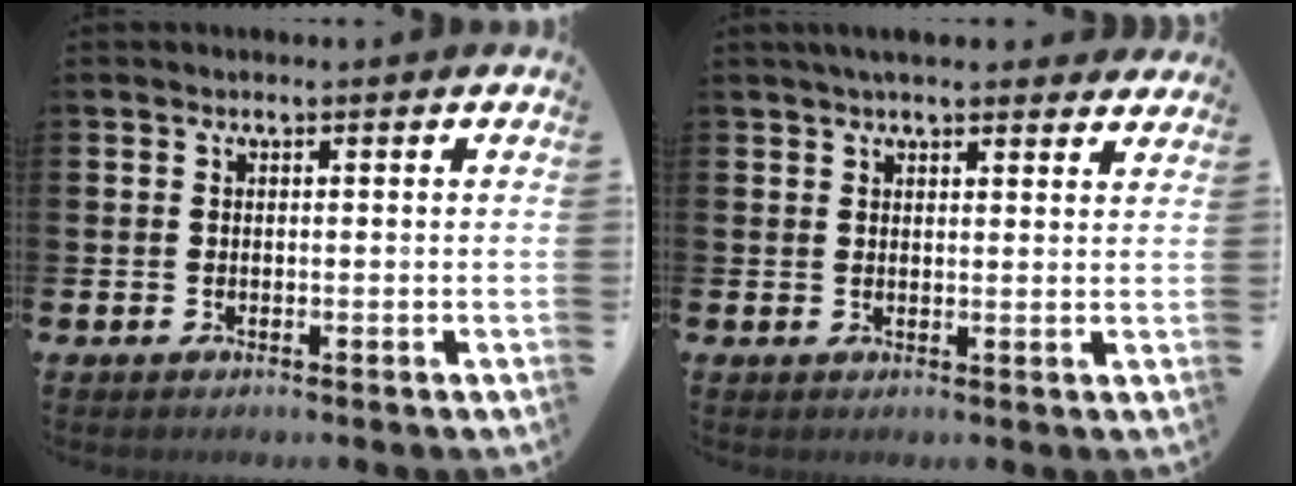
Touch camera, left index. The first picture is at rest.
{"total": 3.5, "force": [3.2, 0.6, 1.1], "torque": [-0.029, -0.008, 0.058]}